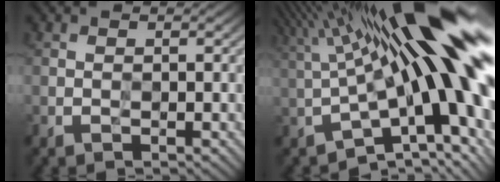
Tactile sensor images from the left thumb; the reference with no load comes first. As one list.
[{"total": 22.0, "force": [3.4, 6.3, 20.8], "torque": [-0.315, 0.013, 0.059]}]